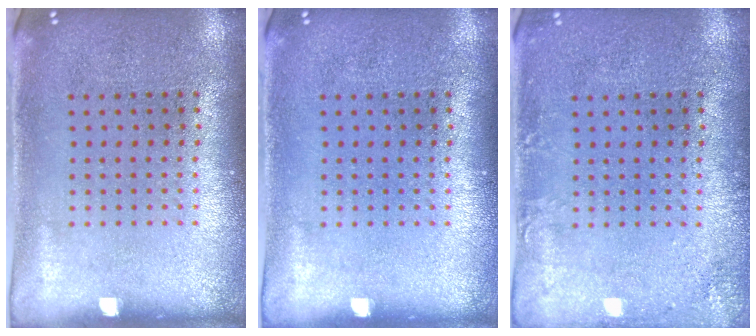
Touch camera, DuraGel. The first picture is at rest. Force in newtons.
{"total": 0.0}
{"total": 1.6, "press": 1.6, "slide": 0.1}